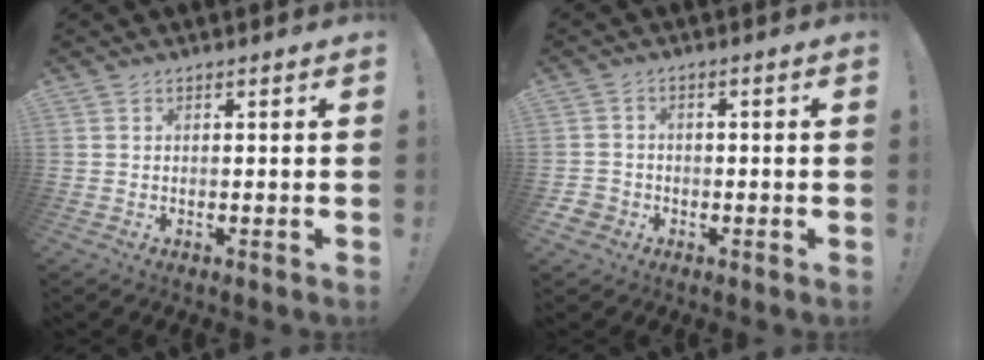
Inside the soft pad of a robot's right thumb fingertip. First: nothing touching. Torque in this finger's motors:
{"motor_torque": [0.46, -0.17, -0.18, 0.03, -0.03]}